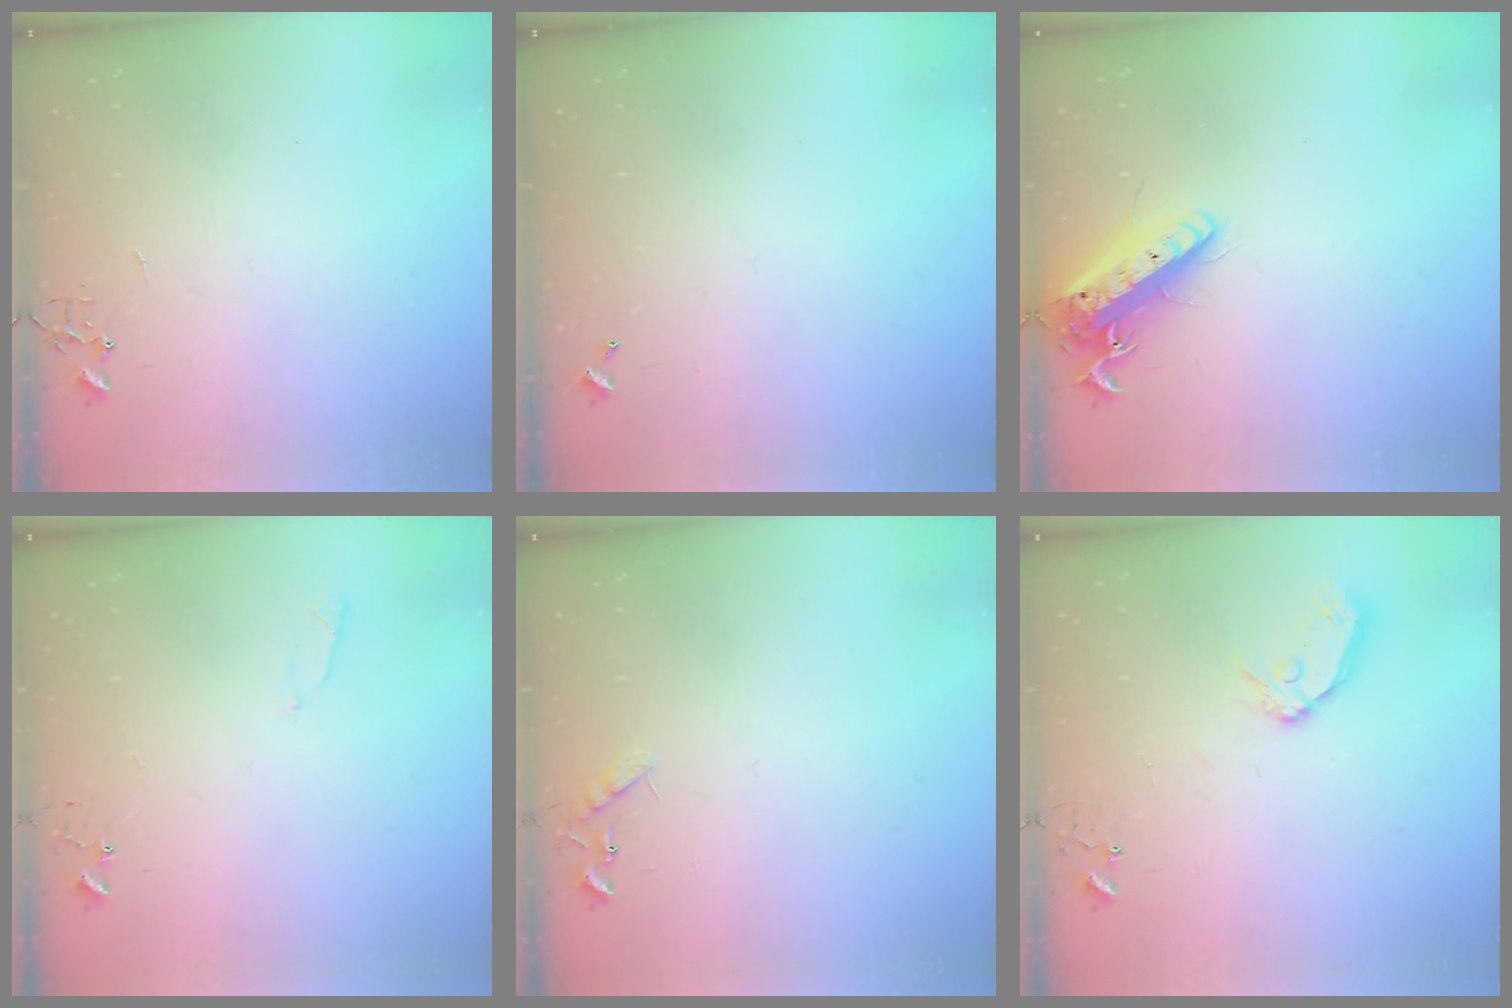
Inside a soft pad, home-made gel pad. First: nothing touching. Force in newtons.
{"total": 0.0}
{"total": 15.2, "press": 14.9, "slide": 3.0}
{"total": 4.1, "press": 4.0, "slide": 0.6}
{"total": 7.6, "press": 7.6, "slide": 0.7}
{"total": 9.9, "press": 9.8, "slide": 1.3}